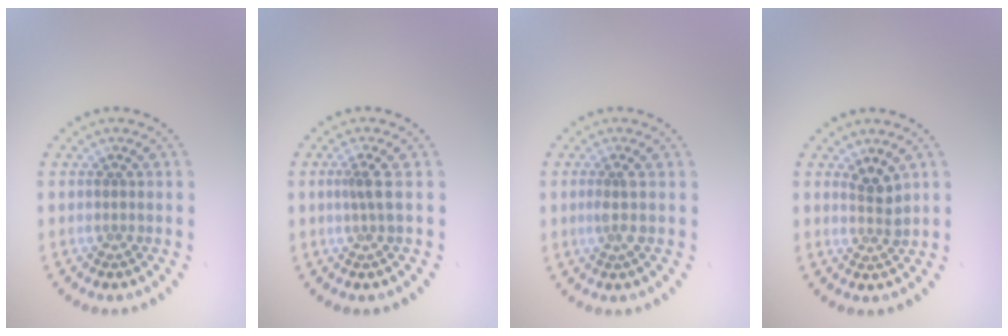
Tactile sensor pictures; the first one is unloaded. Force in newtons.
{"total": 1.2, "press": 0.7, "slide": 1.0}
{"total": 1.4, "press": 1.1, "slide": 0.9}
{"total": 2.0, "press": 1.6, "slide": 1.2}